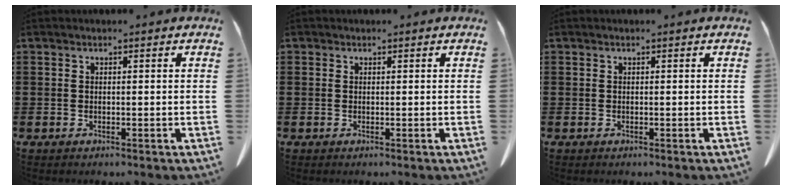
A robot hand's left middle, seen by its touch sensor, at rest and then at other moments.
{"total": 0.0}
{"total": 0.0}